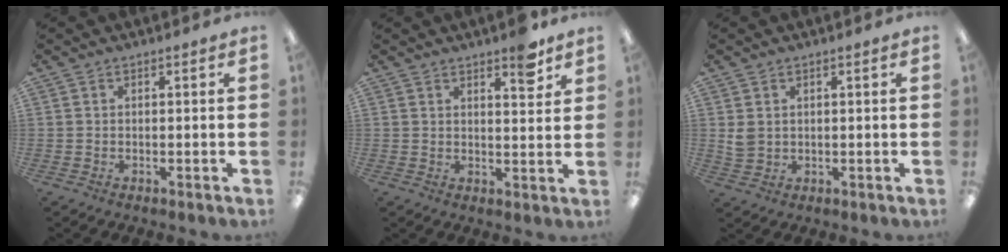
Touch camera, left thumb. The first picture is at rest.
{"total": 6.0, "force": [4.4, 1.9, 3.6], "torque": [-0.034, -0.029, 0.069]}
{"total": 3.2, "force": [1.2, 2.5, 1.5], "torque": [-0.023, -0.001, 0.022]}